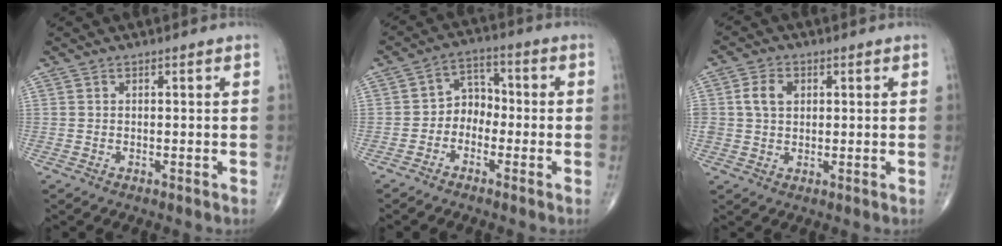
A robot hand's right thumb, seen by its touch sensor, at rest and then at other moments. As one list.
[{"total": 5.4, "force": [-1.9, 4.2, 2.7], "torque": [-0.018, 0.031, -0.051]}, {"total": 4.8, "force": [1.0, 3.7, 3.0], "torque": [-0.050, 0.002, 0.017]}]